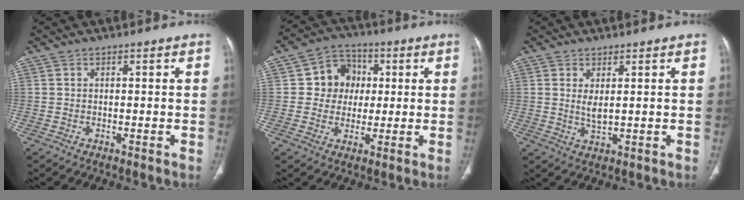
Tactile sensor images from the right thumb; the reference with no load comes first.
{"total": 8.9, "force": [1.2, 8.2, 3.4], "torque": [-0.004, 0.009, 0.013]}
{"total": 2.9, "force": [0.8, 1.0, 2.6], "torque": [-0.053, -0.014, 0.022]}